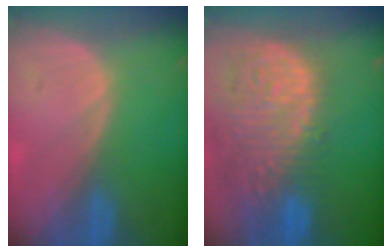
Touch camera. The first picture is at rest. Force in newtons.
{"total": 14.7, "press": 12.1, "slide": 8.4}